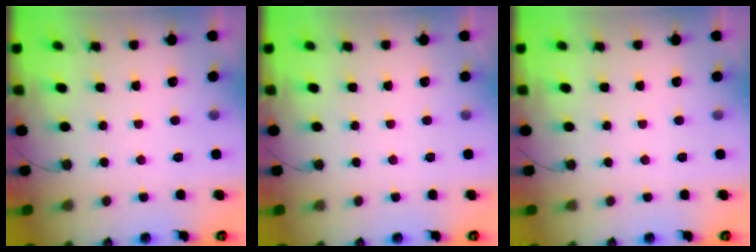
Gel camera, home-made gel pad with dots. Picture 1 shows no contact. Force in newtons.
{"total": 0.0}
{"total": 0.0}